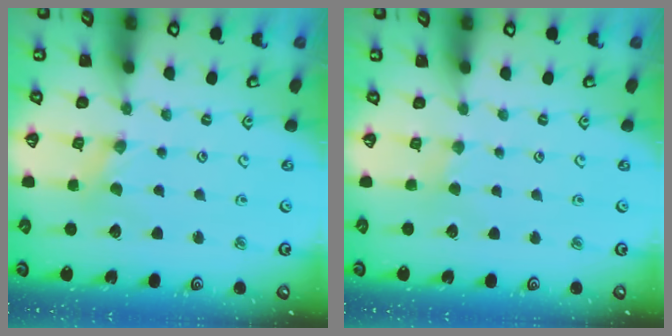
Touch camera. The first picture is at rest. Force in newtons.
{"total": 1.4, "press": 1.4, "slide": 0.4}